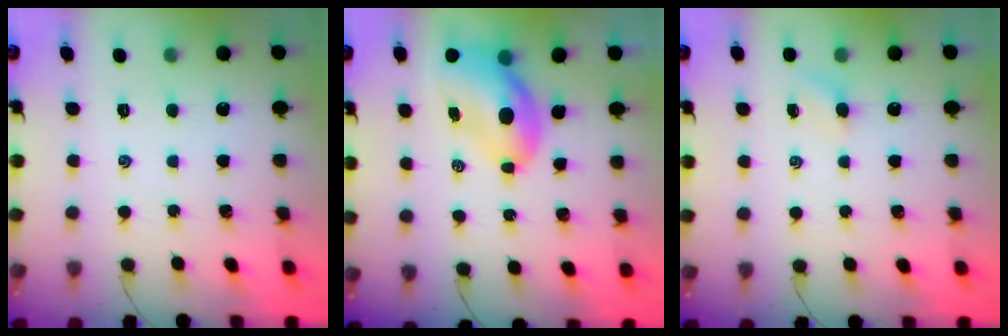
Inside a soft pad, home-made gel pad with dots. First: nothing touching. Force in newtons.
{"total": 7.4, "press": 7.1, "slide": 2.2}
{"total": 2.7, "press": 2.6, "slide": 0.8}